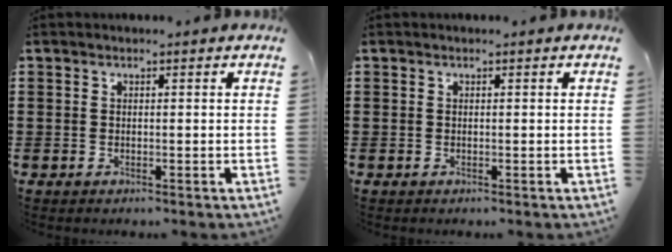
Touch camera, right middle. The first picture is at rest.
{"total": 0.0}